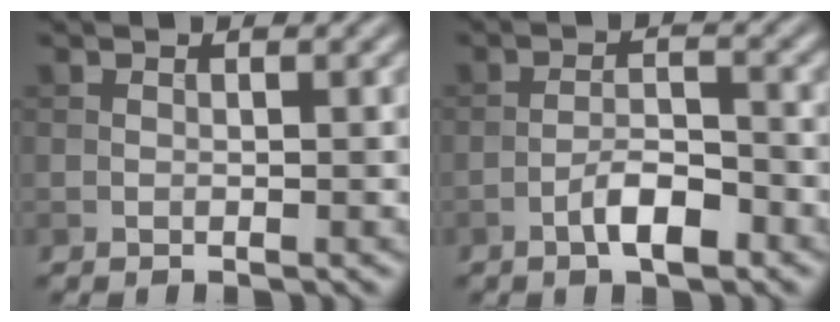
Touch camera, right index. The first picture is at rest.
{"total": 3.6, "force": [-2.0, 1.1, 2.8], "torque": [-0.048, 0.010, -0.040]}